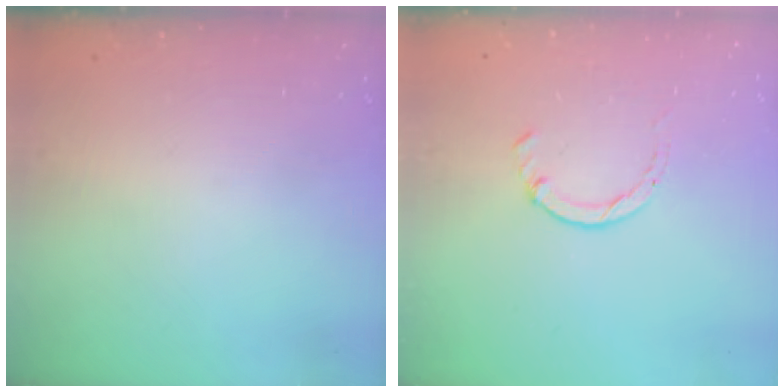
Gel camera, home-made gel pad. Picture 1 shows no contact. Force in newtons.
{"total": 1.7, "press": 1.7, "slide": 0.3}